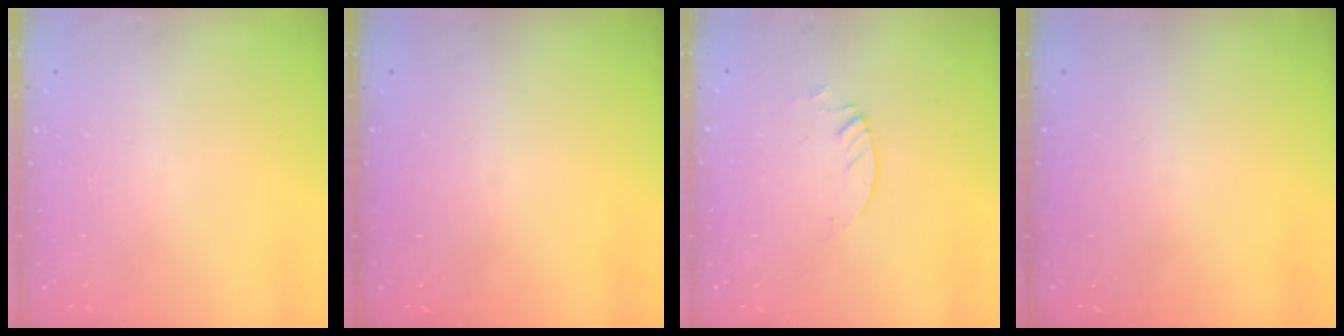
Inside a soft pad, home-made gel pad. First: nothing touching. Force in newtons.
{"total": 0.0}
{"total": 1.3, "press": 1.3, "slide": 0.1}
{"total": 0.0}